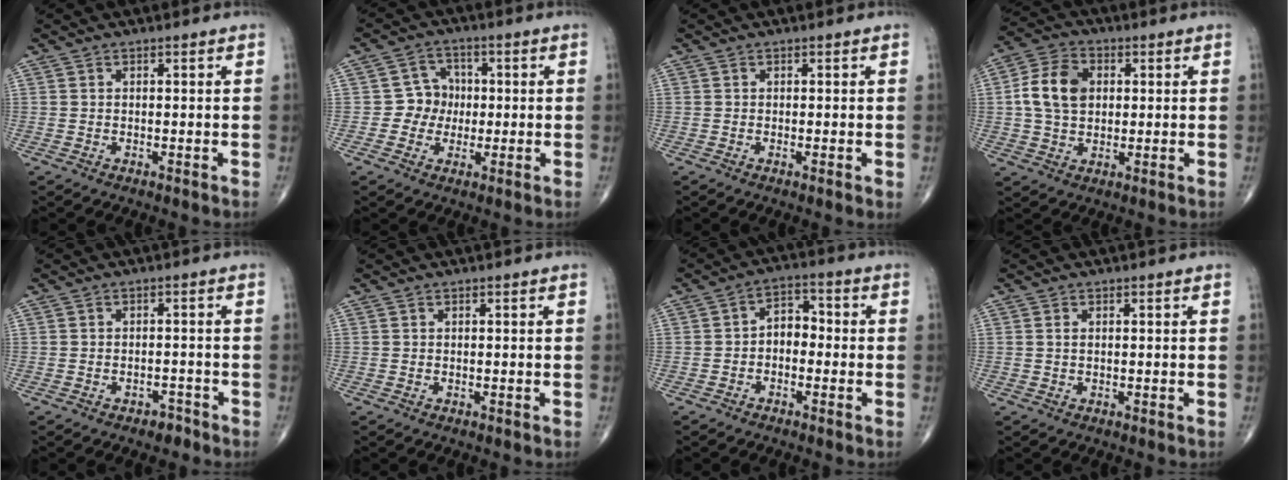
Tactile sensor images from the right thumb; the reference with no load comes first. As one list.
[{"total": 5.6, "force": [-0.4, 5.3, 1.8], "torque": [0.010, 0.014, -0.015]}, {"total": 0.9, "force": [-0.1, 0.2, 0.9], "torque": [-0.019, -0.003, -0.003]}, {"total": 9.9, "force": [1.3, 7.1, 6.7], "torque": [-0.115, 0.011, 0.019]}, {"total": 2.1, "force": [-1.6, 1.2, 0.7], "torque": [-0.006, 0.014, -0.021]}, {"total": 0.0}, {"total": 4.9, "force": [-1.0, 3.4, 3.4], "torque": [-0.031, 0.025, -0.032]}, {"total": 0.7, "force": [0.2, 0.4, 0.6], "torque": [-0.015, 0.002, 0.005]}]